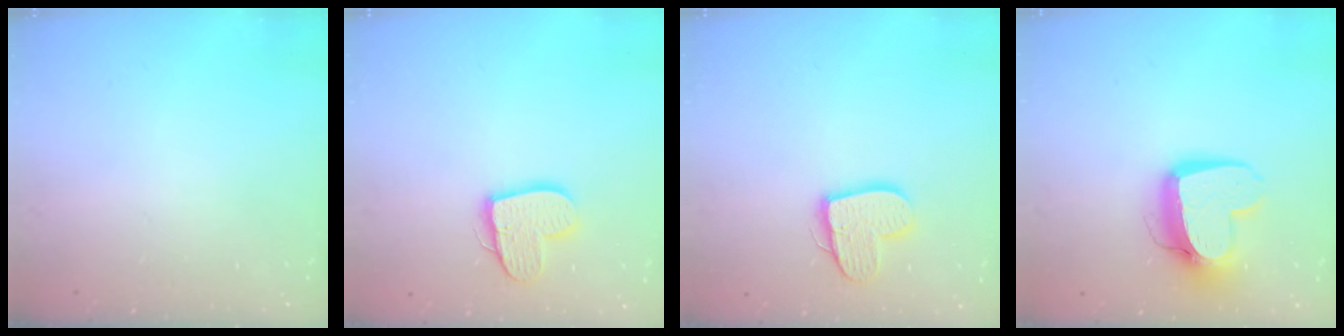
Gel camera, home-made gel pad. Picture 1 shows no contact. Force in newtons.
{"total": 11.9, "press": 11.8, "slide": 1.1}
{"total": 11.9, "press": 11.8, "slide": 1.1}
{"total": 13.0, "press": 12.9, "slide": 1.4}